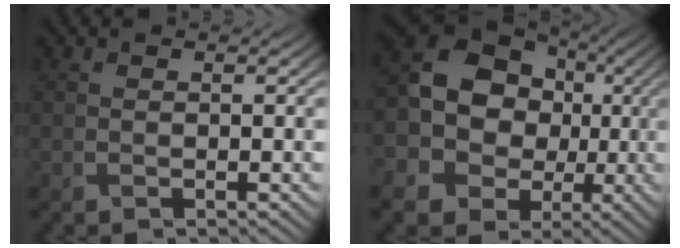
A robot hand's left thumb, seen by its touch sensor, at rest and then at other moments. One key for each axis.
{"total": 16.1, "fx": 0.2, "fy": 13.9, "fz": 8.2, "tx": -0.197, "ty": 0.004, "tz": -0.010}